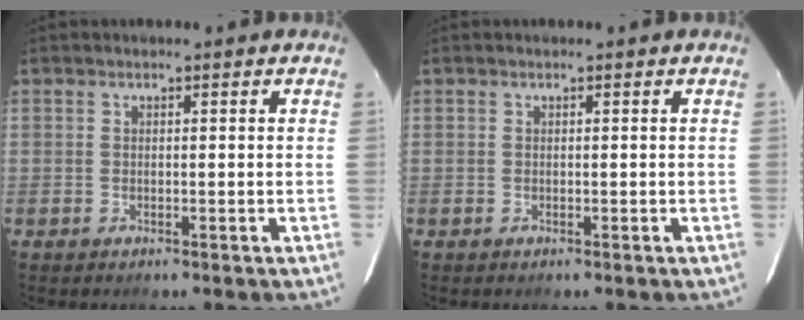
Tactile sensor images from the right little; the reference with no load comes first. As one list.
[{"total": 0.0}]